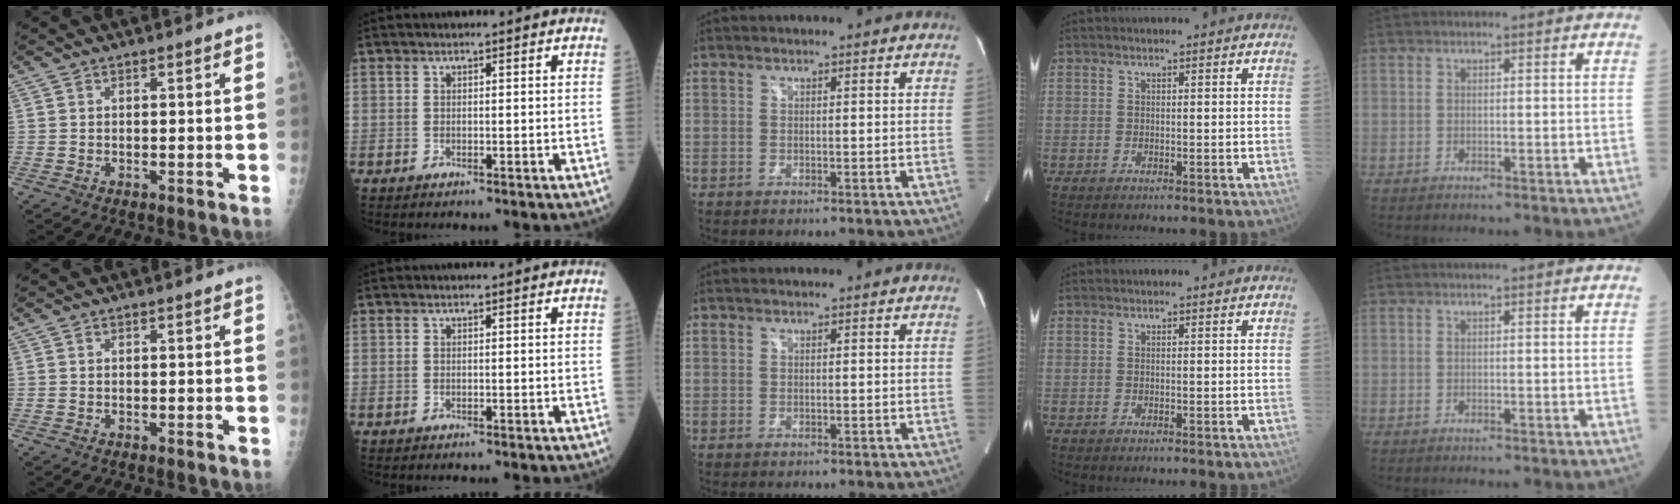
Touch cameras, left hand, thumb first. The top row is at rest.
{}